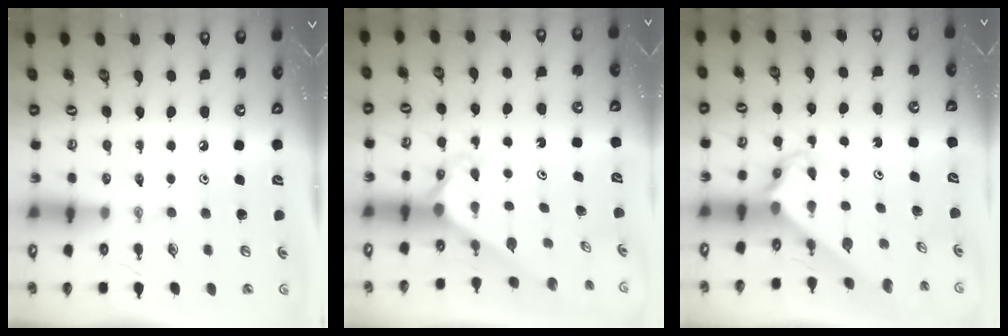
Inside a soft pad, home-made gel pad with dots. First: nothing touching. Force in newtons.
{"total": 2.3, "press": 2.3, "slide": 0.1}
{"total": 2.9, "press": 2.9, "slide": 0.3}